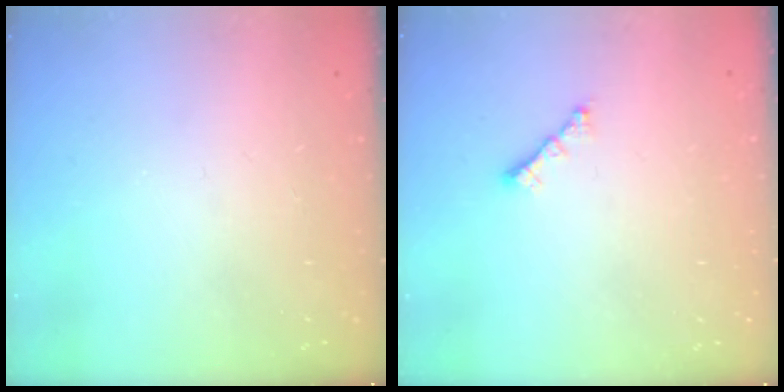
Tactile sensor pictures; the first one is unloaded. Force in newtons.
{"total": 1.5, "press": 1.4, "slide": 0.5}